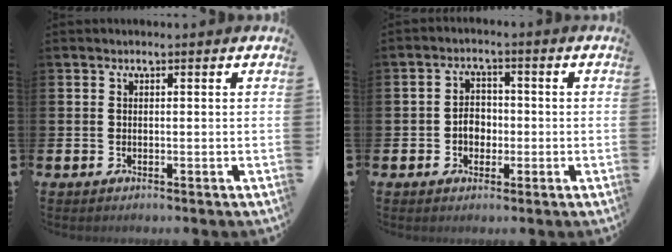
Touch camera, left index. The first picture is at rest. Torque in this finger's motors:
{"motor_torque": [0.64, 0.29, 0.13, 0.08]}